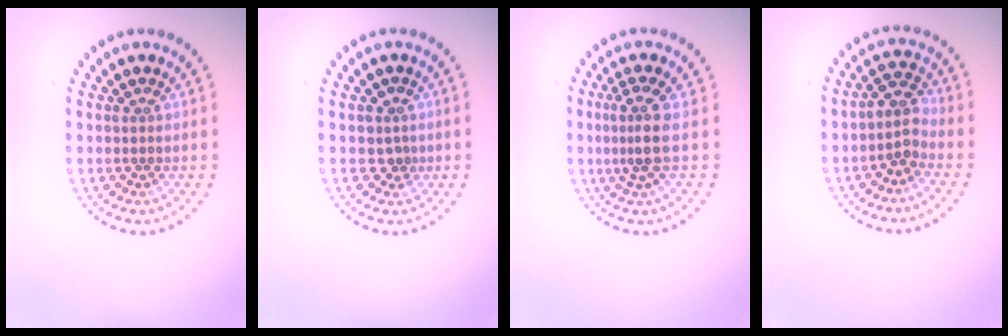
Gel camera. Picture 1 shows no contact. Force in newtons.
{"total": 1.1, "press": 1.0, "slide": 0.4}
{"total": 2.6, "press": 1.9, "slide": 1.8}
{"total": 2.5, "press": 1.9, "slide": 1.6}